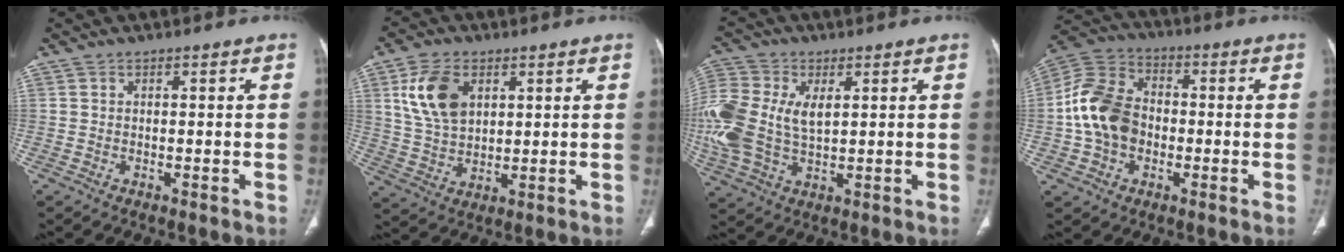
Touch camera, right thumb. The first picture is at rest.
{"total": 10.9, "force": [4.0, 6.9, 7.3], "torque": [-0.130, -0.011, 0.083]}
{"total": 17.9, "force": [2.3, 11.4, 13.6], "torque": [-0.341, 0.002, 0.047]}
{"total": 13.5, "force": [-1.5, 10.2, 8.7], "torque": [-0.156, 0.034, -0.037]}